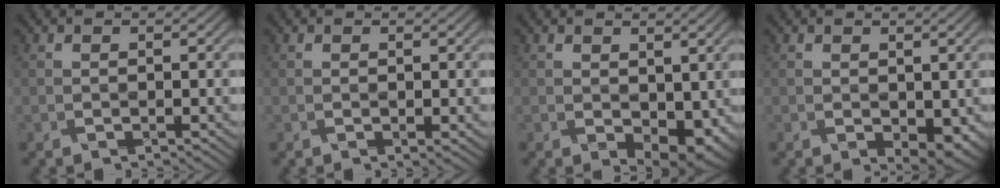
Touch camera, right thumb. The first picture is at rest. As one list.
[{"total": 0.6, "force": [0.1, 0.2, 0.5], "torque": [-0.007, -0.001, 0.009]}, {"total": 5.0, "force": [-0.2, 3.1, 4.0], "torque": [-0.063, -0.015, 0.017]}, {"total": 3.1, "force": [-0.4, 1.8, 2.5], "torque": [-0.038, -0.010, 0.008]}]